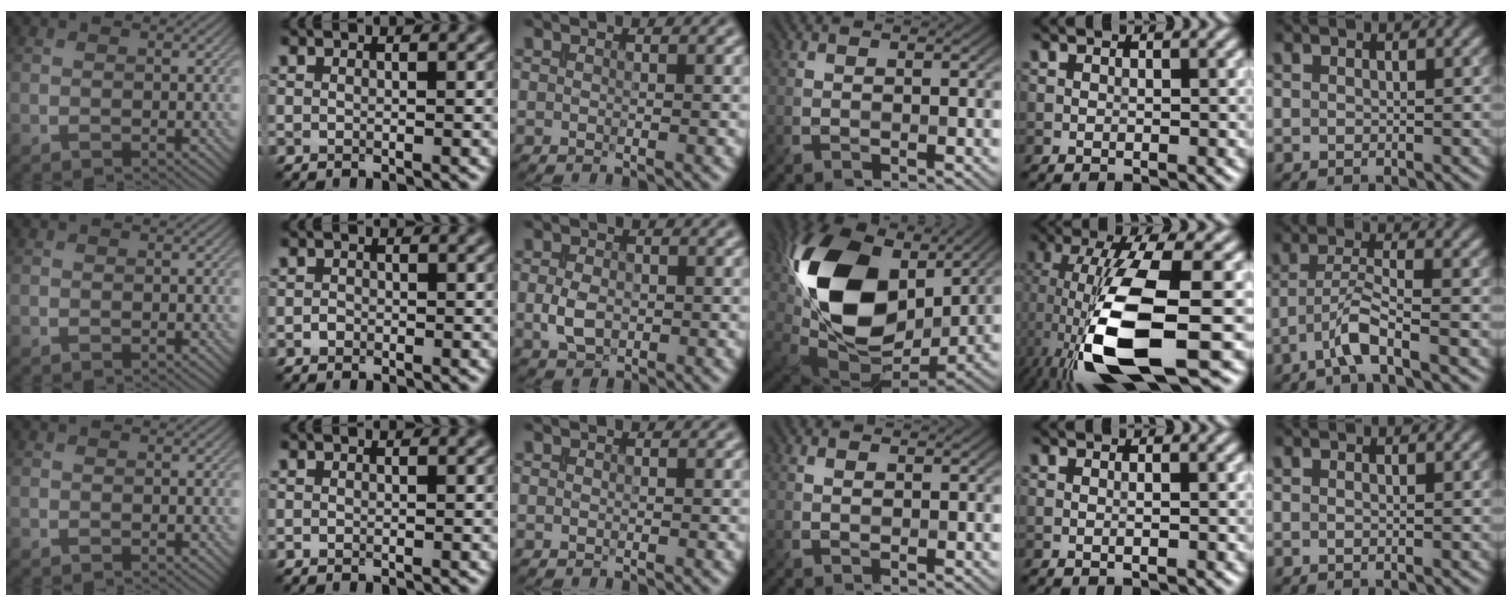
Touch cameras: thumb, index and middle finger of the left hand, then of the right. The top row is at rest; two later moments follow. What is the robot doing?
{"motion": "extract", "object": "drawer"}